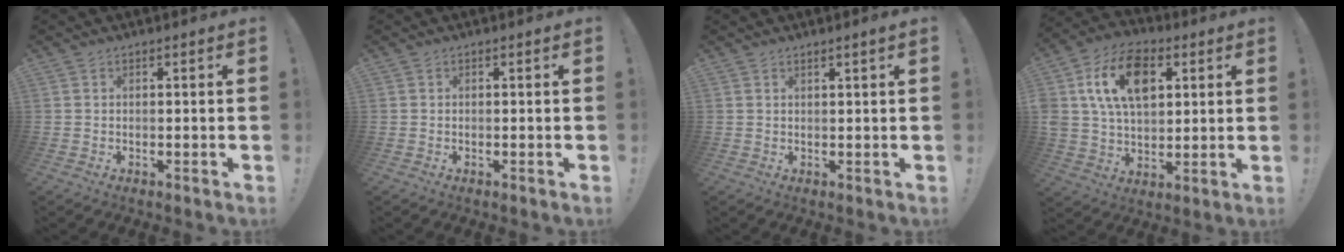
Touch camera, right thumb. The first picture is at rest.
{"total": 0.0}
{"total": 1.5, "force": [0.9, -0.2, 1.2], "torque": [-0.020, -0.002, 0.014]}
{"total": 17.7, "force": [6.2, 11.9, 11.5], "torque": [-0.194, -0.006, 0.116]}